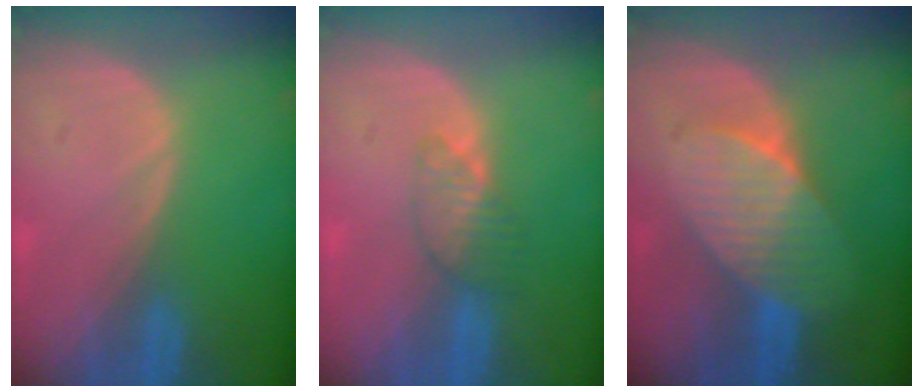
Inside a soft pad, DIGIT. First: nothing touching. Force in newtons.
{"total": 3.5, "press": 3.2, "slide": 1.5}
{"total": 7.4, "press": 7.0, "slide": 2.2}